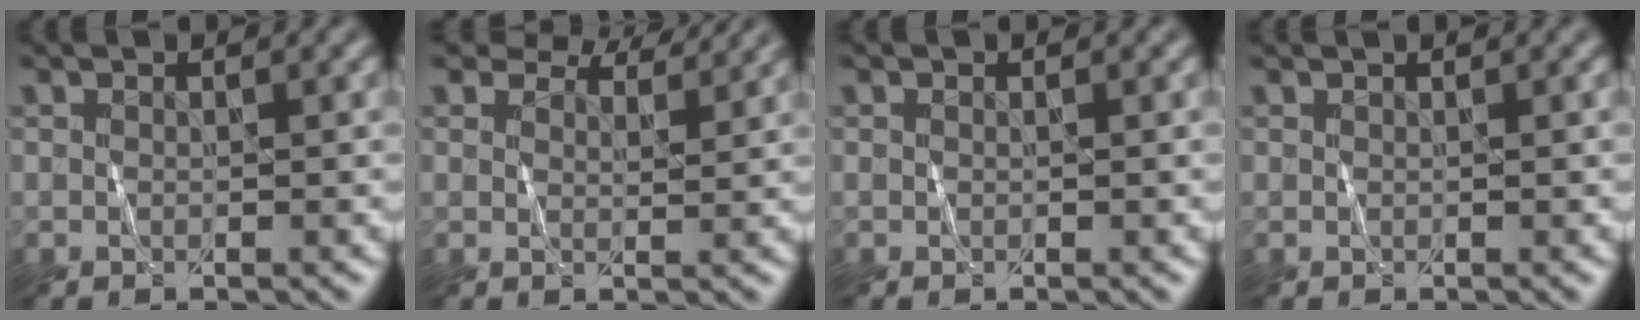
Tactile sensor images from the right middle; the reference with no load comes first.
{"total": 5.2, "force": [4.8, 1.3, 1.5], "torque": [-0.035, -0.003, 0.062]}
{"total": 0.0}
{"total": 0.5, "force": [0.4, 0.2, 0.3], "torque": [-0.004, 0.002, 0.002]}